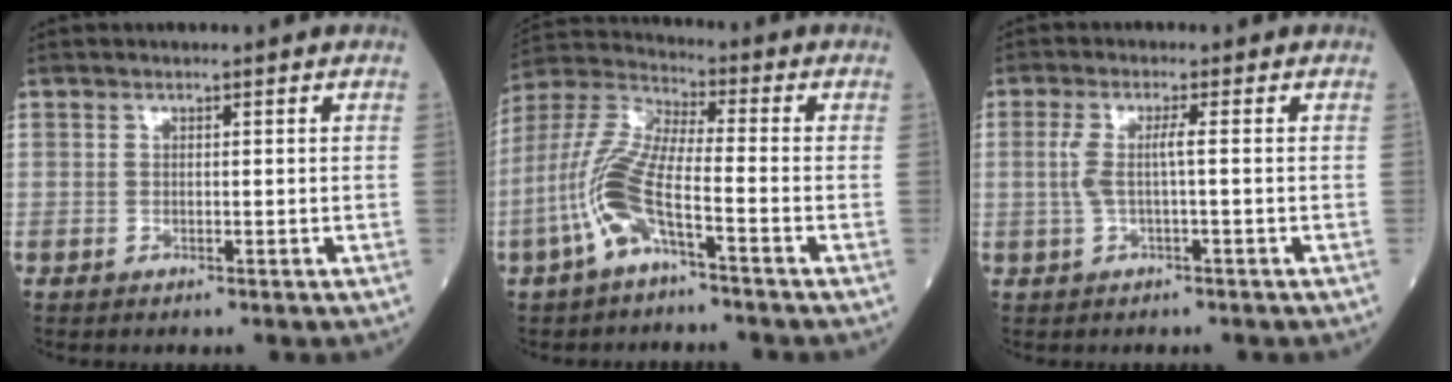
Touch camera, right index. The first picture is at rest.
{"total": 10.9, "force": [-4.4, 2.1, 9.7], "torque": [-0.227, 0.008, -0.092]}
{"total": 3.4, "force": [0.0, 0.1, 3.4], "torque": [-0.080, 0.007, 0.001]}